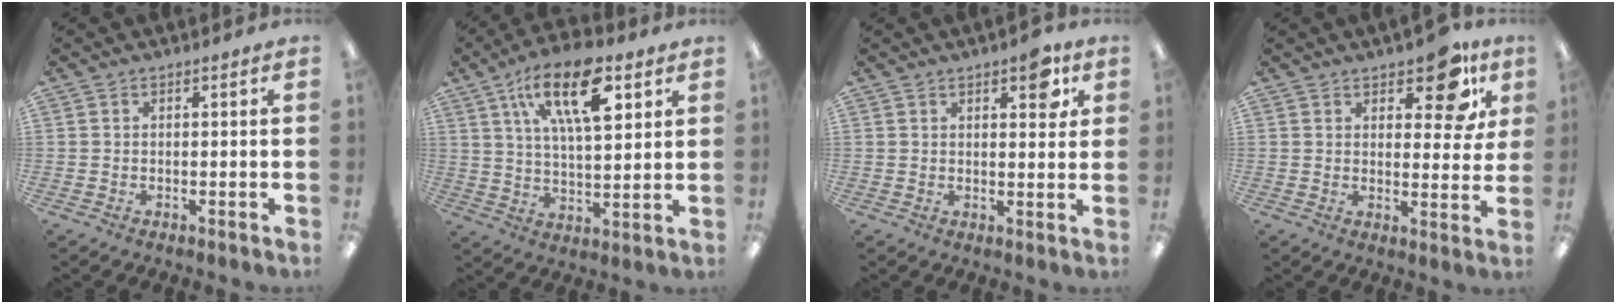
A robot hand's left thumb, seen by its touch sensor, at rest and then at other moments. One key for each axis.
{"total": 18.5, "fx": 9.0, "fy": 8.2, "fz": 14.0, "tx": -0.225, "ty": -0.023, "tz": 0.151}
{"total": 6.1, "fx": 3.6, "fy": 2.6, "fz": 4.2, "tx": -0.043, "ty": -0.014, "tz": 0.054}
{"total": 10.1, "fx": 6.5, "fy": 4.6, "fz": 6.2, "tx": -0.064, "ty": -0.036, "tz": 0.107}